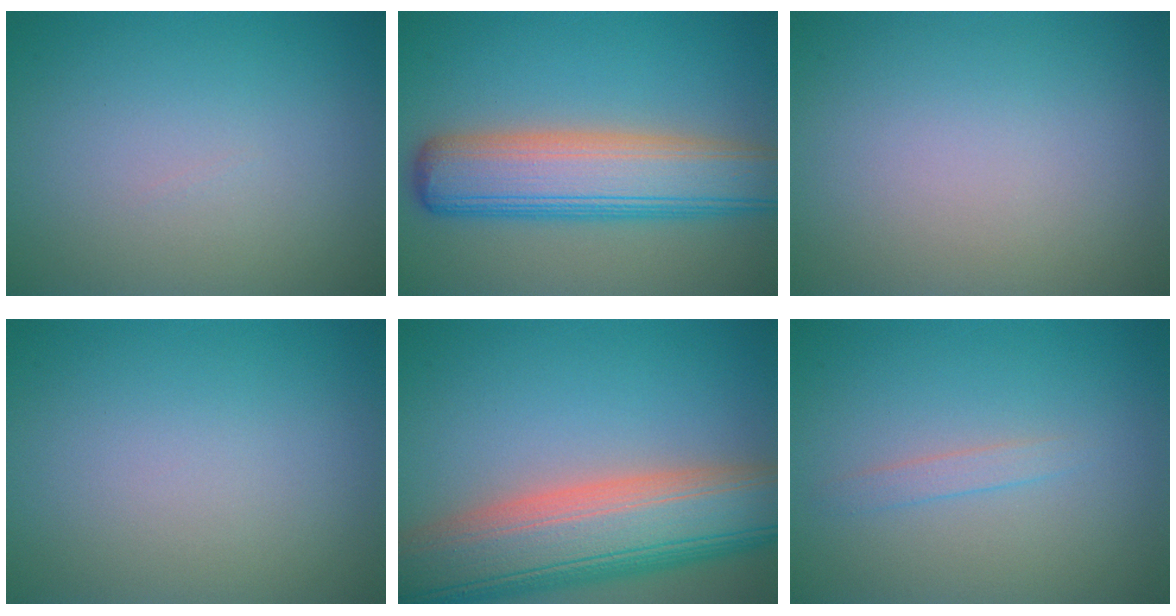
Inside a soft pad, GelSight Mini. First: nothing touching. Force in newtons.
{"total": 8.8, "press": 8.8, "slide": 0.4}
{"total": 0.0}
{"total": 0.0}
{"total": 12.4, "press": 12.4, "slide": 0.8}
{"total": 1.1, "press": 1.1, "slide": 0.0}